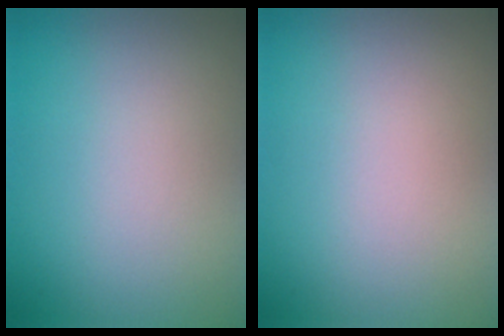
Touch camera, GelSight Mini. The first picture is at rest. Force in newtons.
{"total": 0.0}